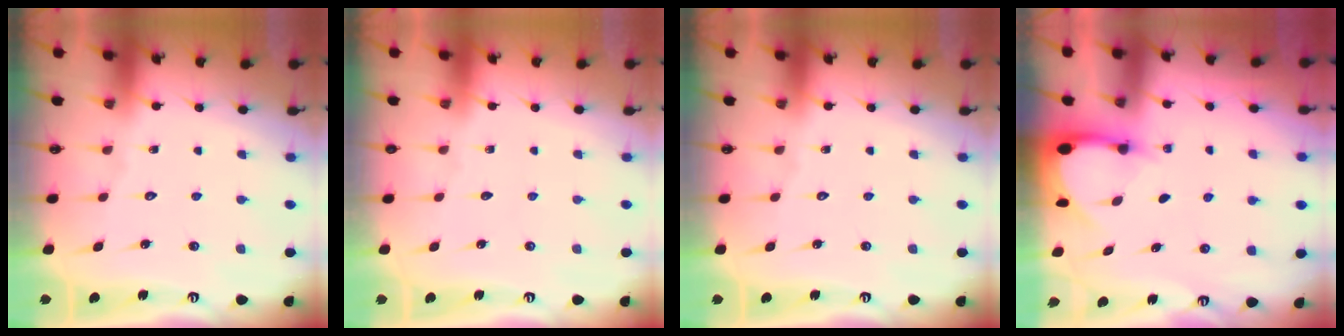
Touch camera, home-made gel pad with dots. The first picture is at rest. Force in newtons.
{"total": 0.0}
{"total": 0.0}
{"total": 3.6, "press": 3.6, "slide": 0.2}